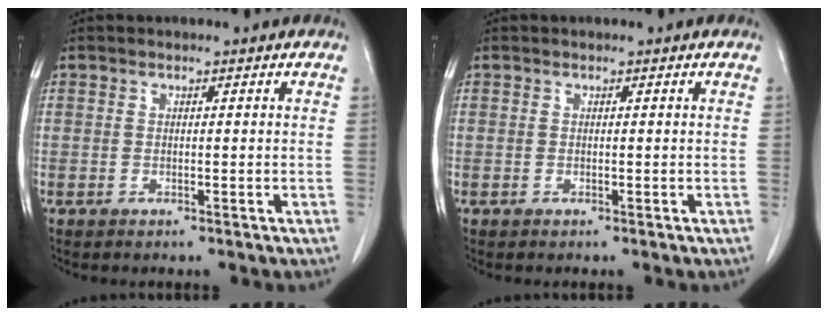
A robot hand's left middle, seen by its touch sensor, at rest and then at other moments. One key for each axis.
{"total": 0.0}